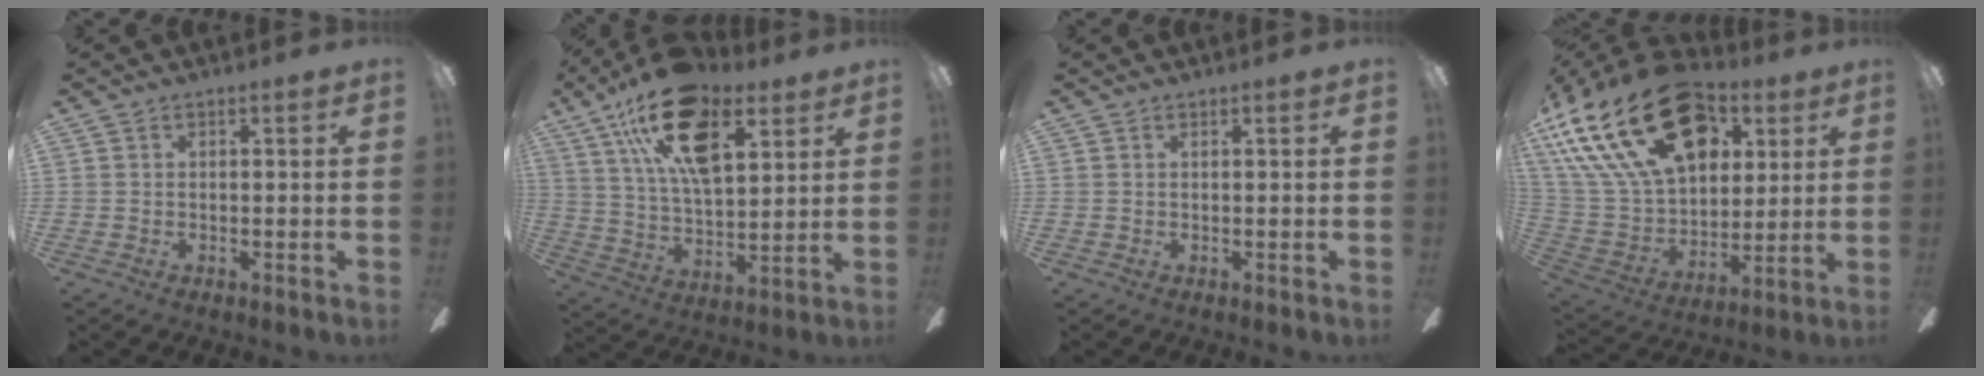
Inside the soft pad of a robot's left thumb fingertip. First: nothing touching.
{"total": 21.7, "force": [11.4, 11.0, 14.9], "torque": [-0.264, -0.033, 0.199]}
{"total": 0.0}
{"total": 31.2, "force": [14.4, 19.2, 20.0], "torque": [-0.393, -0.064, 0.269]}